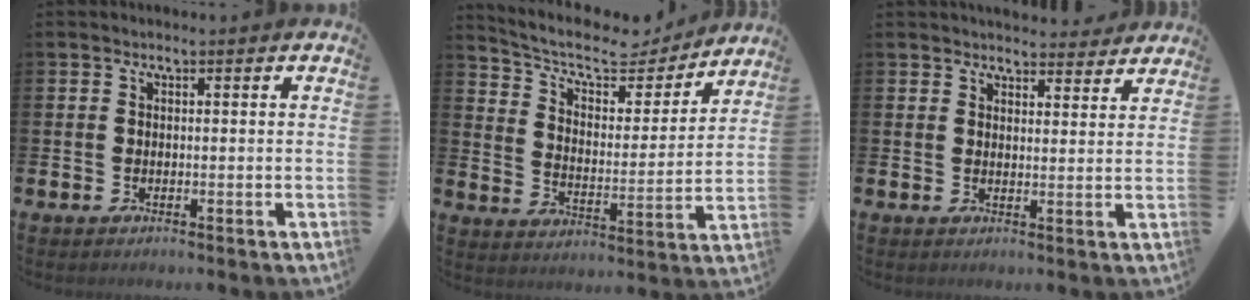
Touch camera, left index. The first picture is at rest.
{"total": 9.0, "force": [7.9, 3.0, 3.1], "torque": [-0.088, -0.052, 0.132]}
{"total": 3.8, "force": [3.7, 0.7, 0.1], "torque": [-0.002, -0.021, 0.067]}